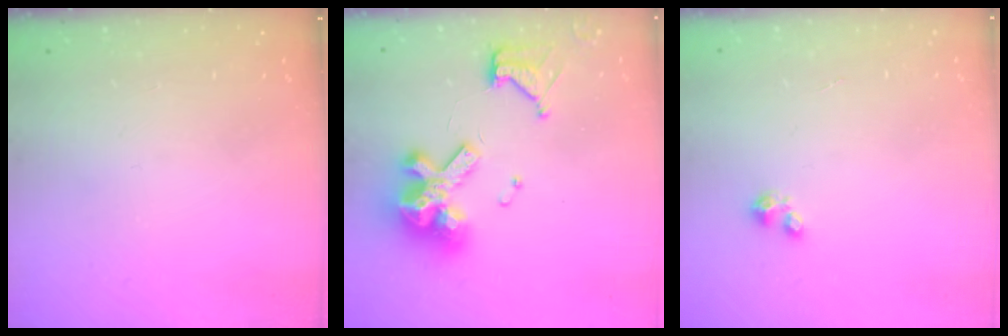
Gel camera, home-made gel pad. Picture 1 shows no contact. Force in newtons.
{"total": 15.0, "press": 14.9, "slide": 1.5}
{"total": 2.3, "press": 2.3, "slide": 0.3}